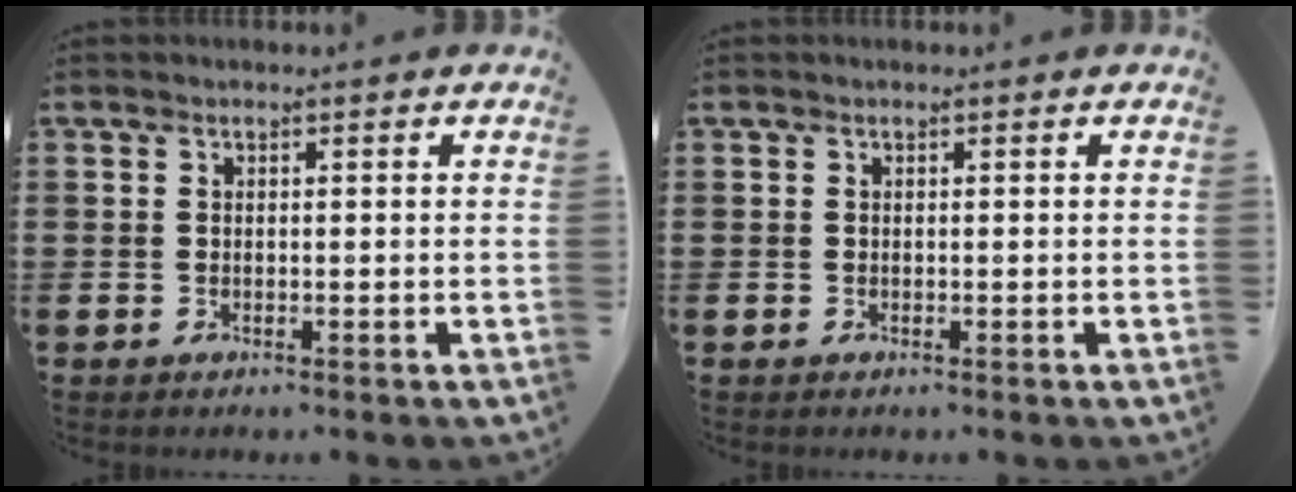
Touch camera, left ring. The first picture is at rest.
{"total": 0.0}